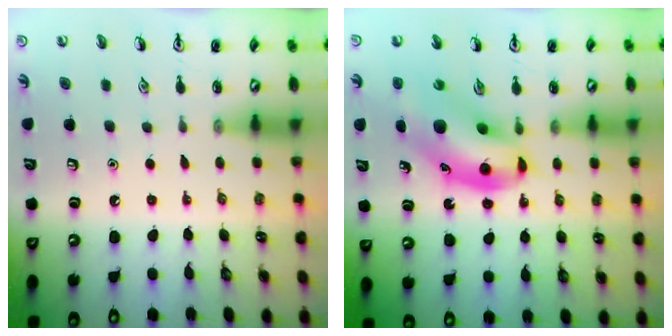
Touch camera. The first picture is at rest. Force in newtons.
{"total": 12.1, "press": 11.6, "slide": 3.3}